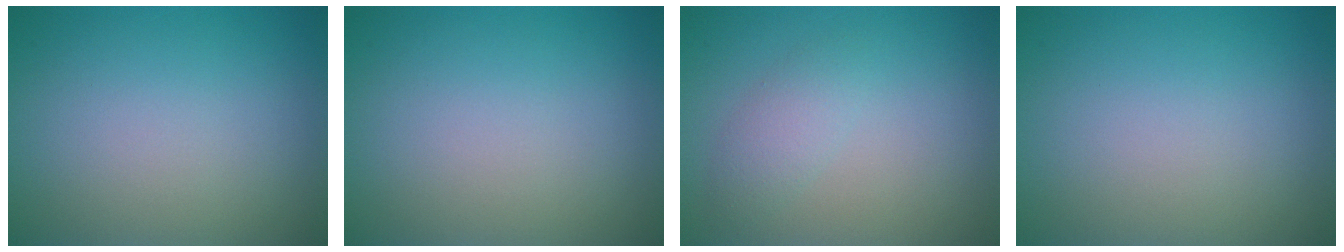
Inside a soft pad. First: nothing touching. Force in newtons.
{"total": 0.0}
{"total": 1.8, "press": 1.8, "slide": 0.1}
{"total": 0.0}